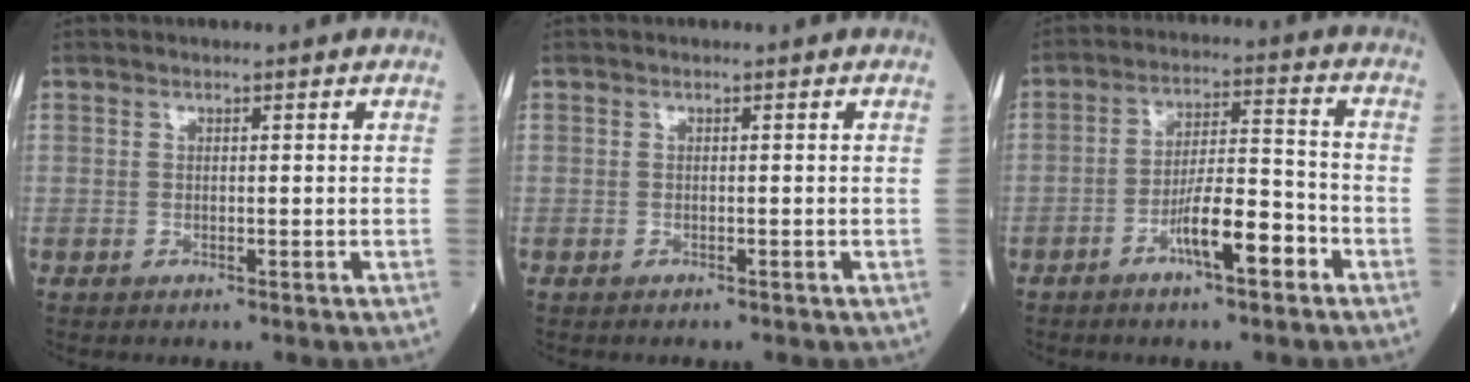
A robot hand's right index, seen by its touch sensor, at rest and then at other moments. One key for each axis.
{"total": 0.8, "fx": -0.7, "fy": 0.3, "fz": 0.3, "tx": -0.008, "ty": 0.000, "tz": -0.008}
{"total": 8.2, "fx": -4.2, "fy": 1.4, "fz": 6.9, "tx": -0.120, "ty": 0.010, "tz": -0.070}